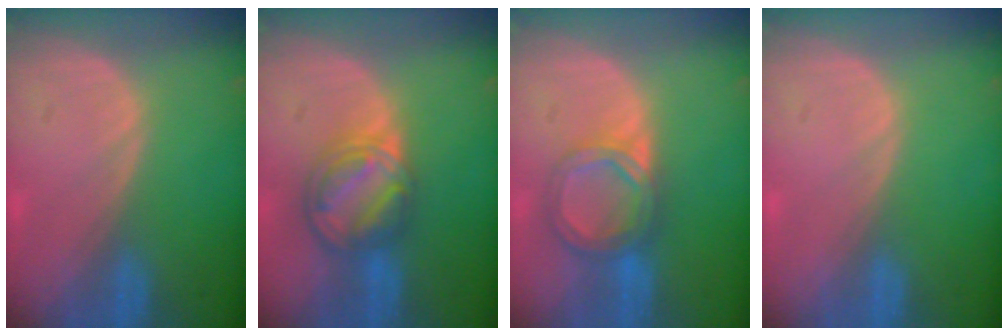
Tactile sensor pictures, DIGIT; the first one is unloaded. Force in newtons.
{"total": 8.1, "press": 6.9, "slide": 4.1}
{"total": 6.4, "press": 5.6, "slide": 3.1}
{"total": 0.0}